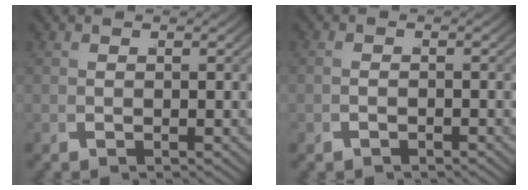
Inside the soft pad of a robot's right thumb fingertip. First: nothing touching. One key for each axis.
{"total": 0.9, "fx": -0.8, "fy": 0.1, "fz": 0.0, "tx": 0.001, "ty": -0.004, "tz": -0.013}